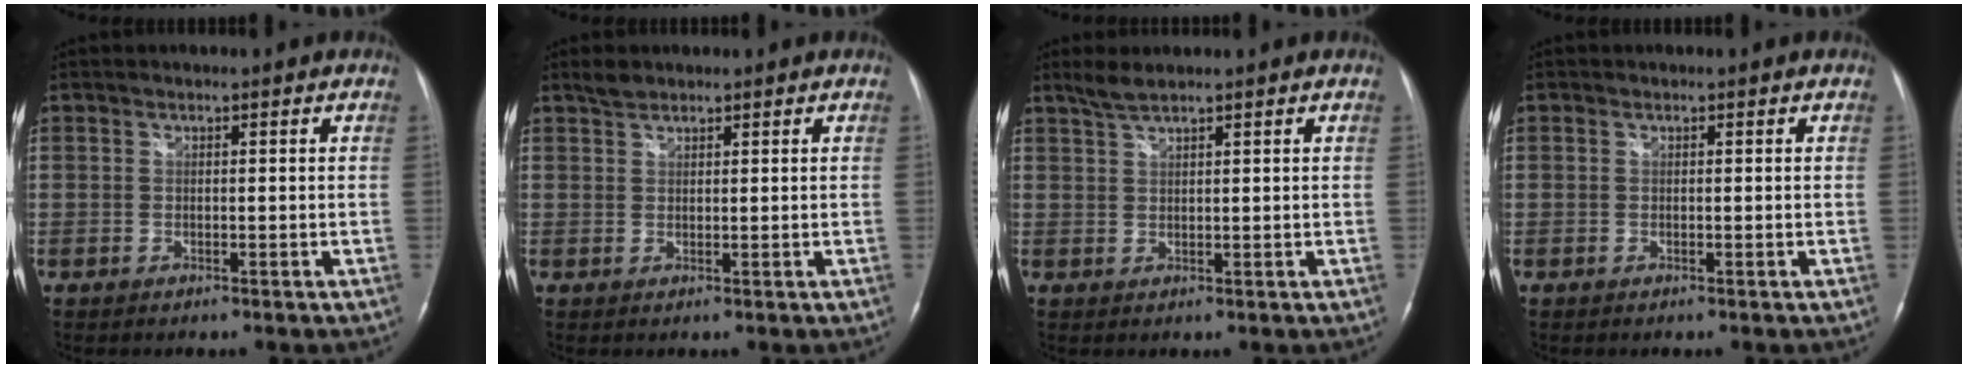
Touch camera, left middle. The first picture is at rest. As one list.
[{"total": 1.9, "force": [1.6, 0.8, 0.5], "torque": [-0.012, 0.006, 0.029]}, {"total": 2.4, "force": [2.1, 0.1, 1.1], "torque": [-0.030, 0.008, 0.045]}, {"total": 0.0}]